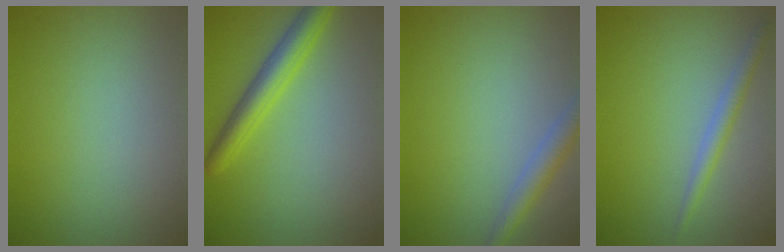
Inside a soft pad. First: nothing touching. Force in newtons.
{"total": 3.7, "press": 3.7, "slide": 0.1}
{"total": 2.6, "press": 2.6, "slide": 0.2}
{"total": 1.8, "press": 1.8, "slide": 0.1}